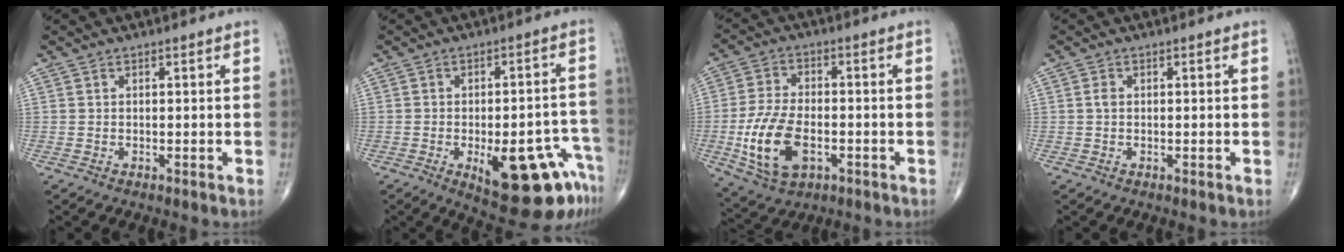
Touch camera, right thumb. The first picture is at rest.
{"total": 16.9, "force": [-7.8, 6.1, 13.7], "torque": [-0.112, 0.038, -0.087]}
{"total": 13.0, "force": [-3.5, 7.3, 10.2], "torque": [-0.202, 0.007, -0.056]}
{"total": 0.9, "force": [0.0, 0.6, 0.7], "torque": [-0.011, 0.001, -0.002]}